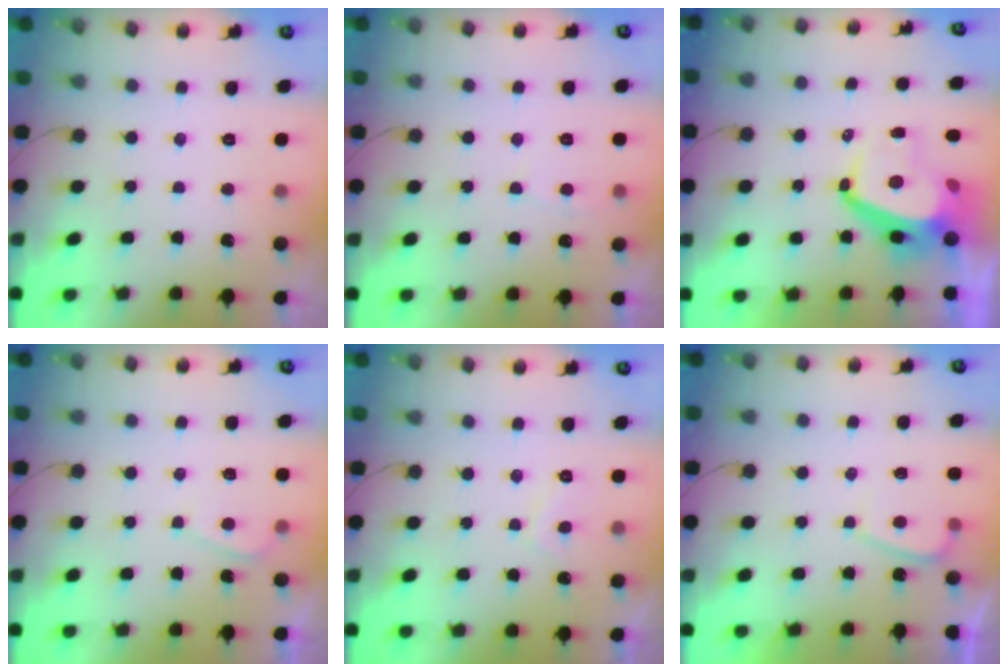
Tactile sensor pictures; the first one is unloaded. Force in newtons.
{"total": 3.4, "press": 3.4, "slide": 0.4}
{"total": 6.6, "press": 6.6, "slide": 0.5}
{"total": 3.0, "press": 3.0, "slide": 0.4}
{"total": 2.8, "press": 2.7, "slide": 0.9}
{"total": 1.2, "press": 1.0, "slide": 0.6}